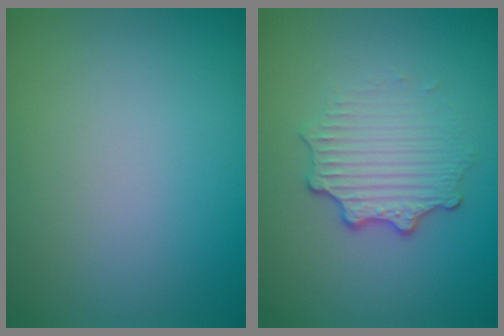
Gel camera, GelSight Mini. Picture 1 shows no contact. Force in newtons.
{"total": 3.4, "press": 2.7, "slide": 2.0}